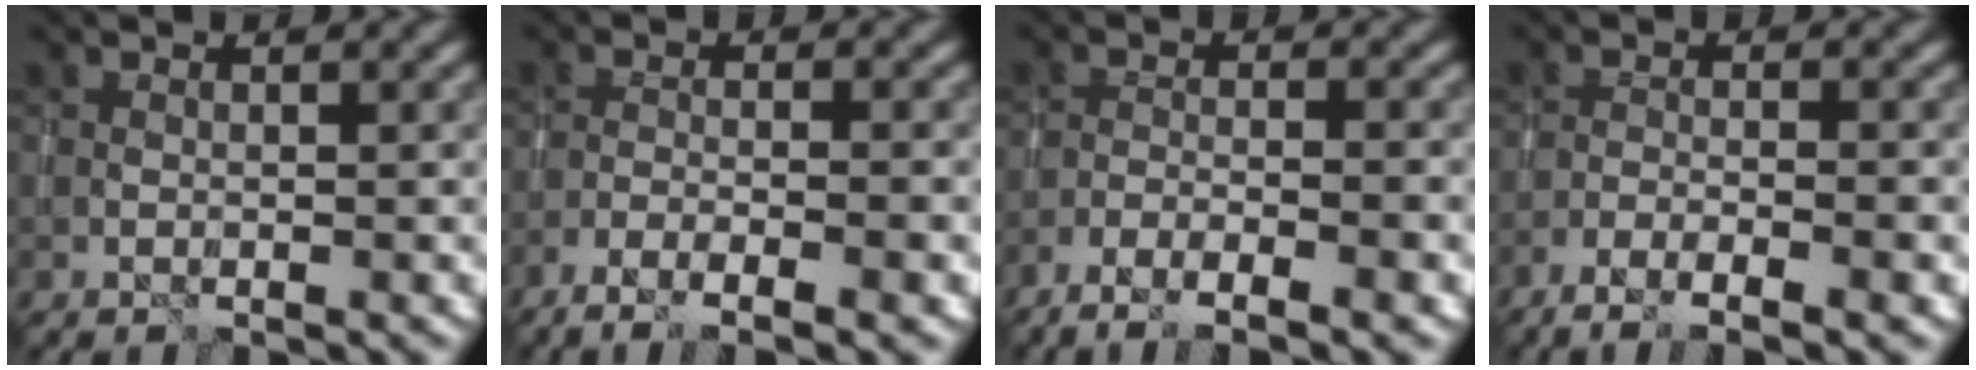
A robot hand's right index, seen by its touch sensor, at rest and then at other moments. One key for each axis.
{"total": 5.2, "fx": -3.4, "fy": 1.2, "fz": 3.7, "tx": -0.067, "ty": -0.001, "tz": -0.061}
{"total": 5.2, "fx": -3.7, "fy": 1.1, "fz": 3.5, "tx": -0.066, "ty": 0.000, "tz": -0.065}
{"total": 4.7, "fx": -3.2, "fy": 1.0, "fz": 3.4, "tx": -0.064, "ty": 0.002, "tz": -0.057}